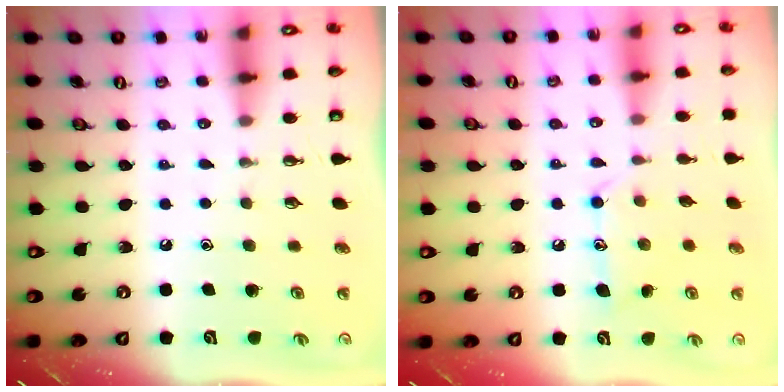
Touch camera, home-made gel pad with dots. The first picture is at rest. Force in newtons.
{"total": 11.1, "press": 11.1, "slide": 0.2}